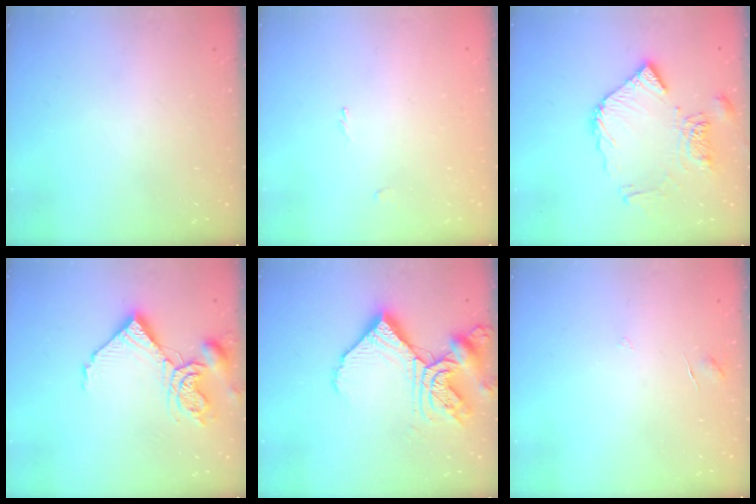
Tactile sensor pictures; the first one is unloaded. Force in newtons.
{"total": 0.8, "press": 0.7, "slide": 0.4}
{"total": 13.2, "press": 13.1, "slide": 1.5}
{"total": 12.5, "press": 12.4, "slide": 1.5}
{"total": 17.2, "press": 17.2, "slide": 1.5}
{"total": 2.9, "press": 2.9, "slide": 0.2}